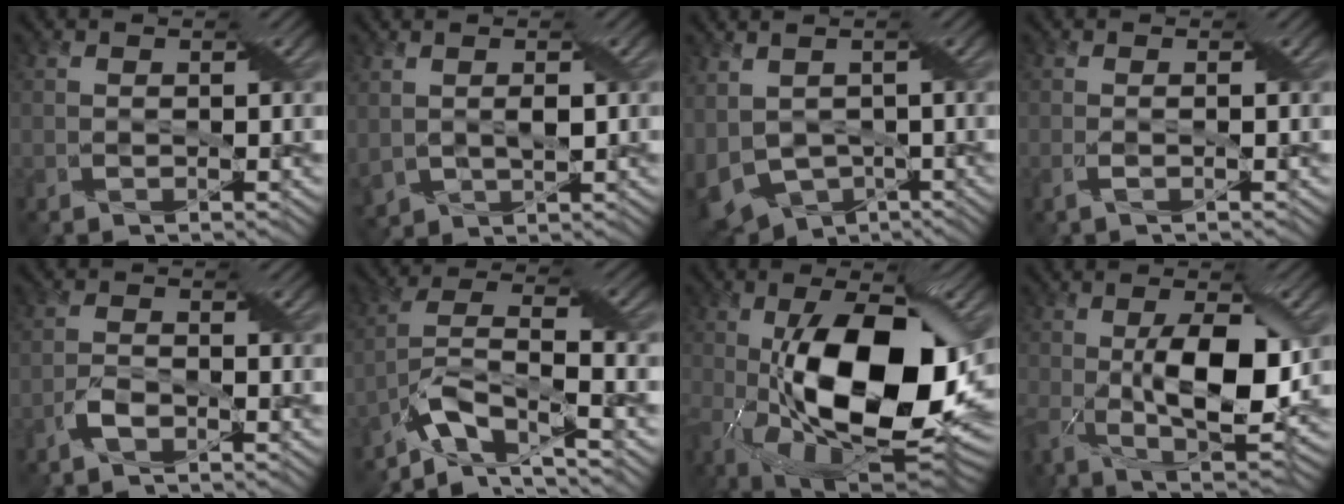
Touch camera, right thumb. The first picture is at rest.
{"total": 3.7, "force": [0.4, 2.2, 3.0], "torque": [-0.078, -0.004, 0.013]}
{"total": 8.3, "force": [-1.8, 5.5, 5.9], "torque": [-0.153, -0.028, -0.030]}
{"total": 1.3, "force": [-0.3, 0.0, 1.3], "torque": [-0.029, 0.004, -0.008]}
{"total": 2.5, "force": [-1.8, 0.8, 1.6], "torque": [-0.037, 0.007, -0.041]}
{"total": 9.1, "force": [-5.1, 2.6, 7.1], "torque": [-0.133, 0.008, -0.112]}
{"total": 19.0, "force": [-1.6, 9.2, 16.5], "torque": [-0.291, -0.023, -0.020]}
{"total": 11.3, "force": [-0.4, 5.0, 10.1], "torque": [-0.193, -0.018, 0.004]}